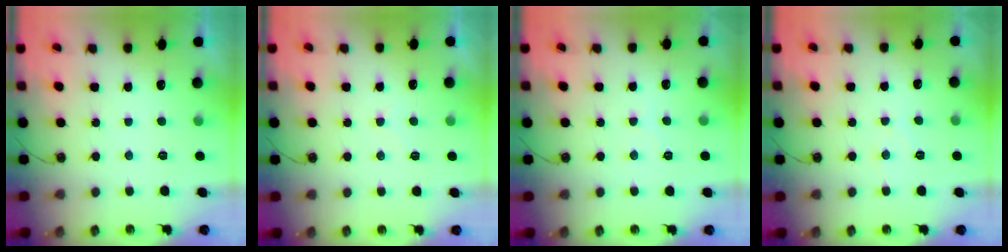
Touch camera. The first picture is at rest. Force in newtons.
{"total": 5.2, "press": 5.1, "slide": 0.7}
{"total": 5.6, "press": 5.5, "slide": 1.0}
{"total": 6.3, "press": 6.3, "slide": 0.8}